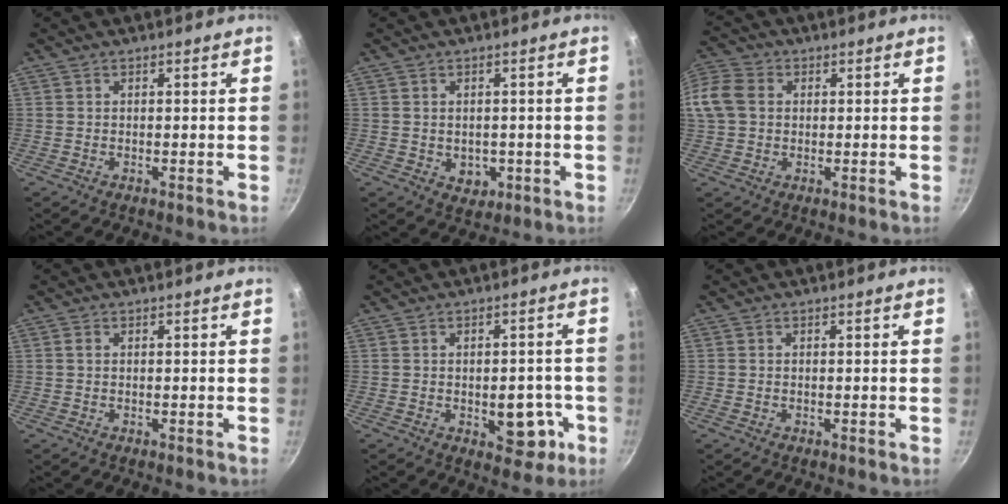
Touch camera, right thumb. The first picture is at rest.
{"total": 3.9, "force": [-0.6, 3.2, 2.2], "torque": [-0.019, 0.001, 0.002]}
{"total": 17.4, "force": [2.7, 14.3, 9.4], "torque": [-0.245, 0.046, 0.040]}
{"total": 0.5, "force": [0.1, 0.4, 0.4], "torque": [-0.007, 0.002, 0.001]}
{"total": 8.1, "force": [-2.2, 4.8, 6.1], "torque": [-0.043, 0.013, -0.022]}
{"total": 0.0}